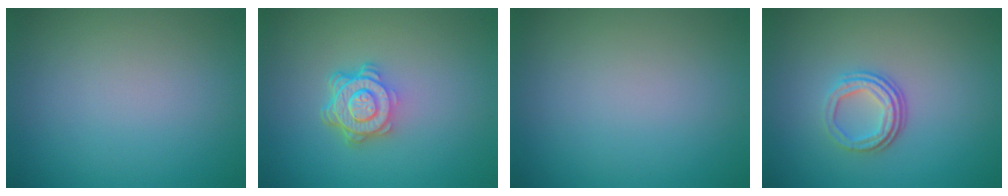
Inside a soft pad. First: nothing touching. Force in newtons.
{"total": 4.8, "press": 3.4, "slide": 3.4}
{"total": 0.0}
{"total": 3.4, "press": 2.4, "slide": 2.4}